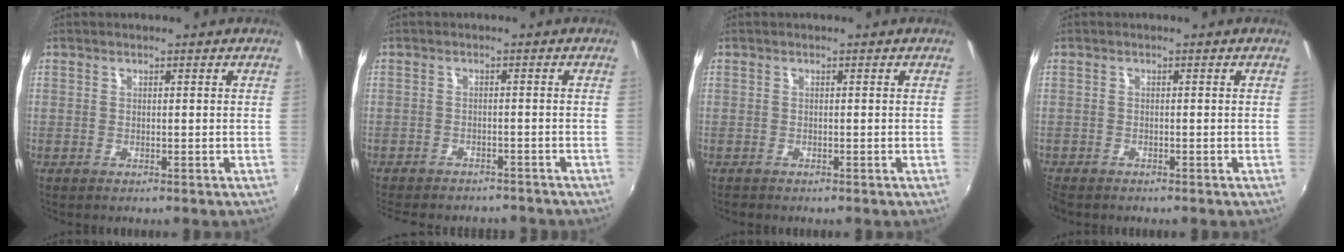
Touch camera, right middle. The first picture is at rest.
{"total": 10.8, "force": [-9.4, 3.6, 3.9], "torque": [-0.094, -0.018, -0.135]}
{"total": 0.7, "force": [-0.6, 0.3, 0.0], "torque": [-0.002, -0.003, -0.013]}
{"total": 2.7, "force": [-2.4, 1.0, 0.8], "torque": [-0.027, -0.014, -0.048]}